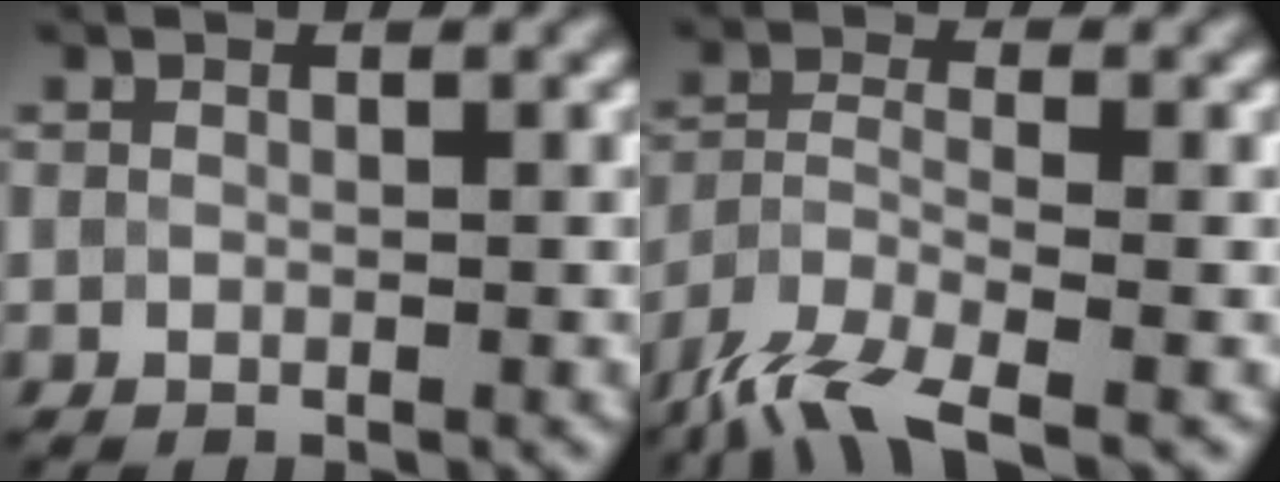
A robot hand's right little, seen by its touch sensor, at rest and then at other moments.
{"total": 7.0, "force": [-5.4, 1.5, 4.1], "torque": [-0.086, -0.013, -0.115]}